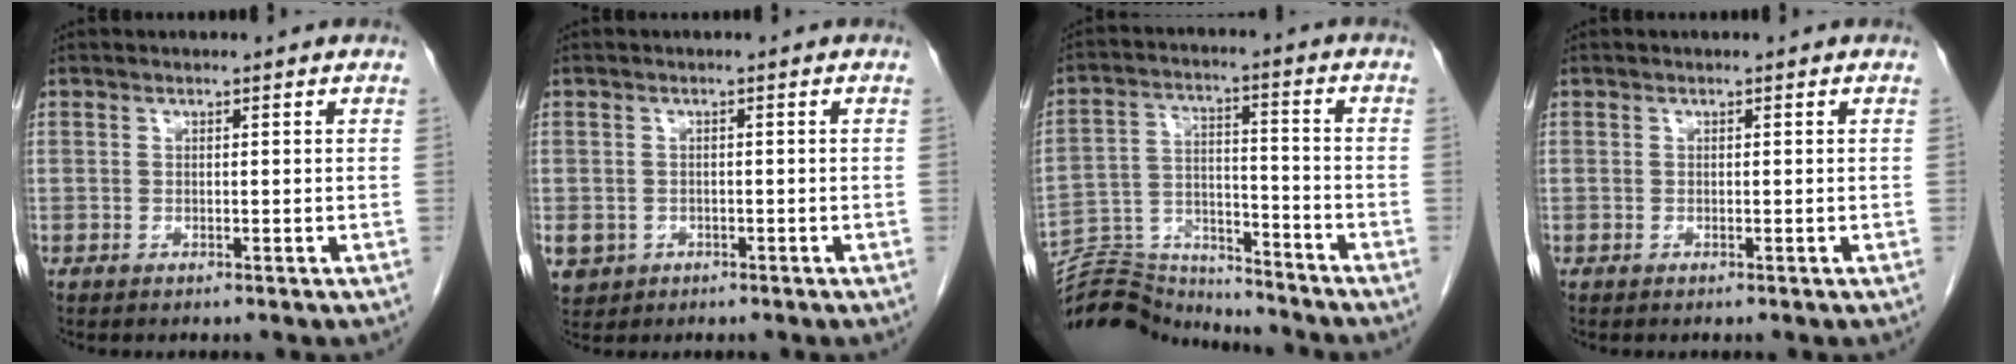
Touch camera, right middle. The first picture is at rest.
{"total": 6.4, "force": [-2.6, 5.5, 1.8], "torque": [-0.052, -0.002, -0.033]}
{"total": 16.2, "force": [-15.9, 1.9, 2.3], "torque": [-0.048, 0.021, -0.258]}
{"total": 0.0}